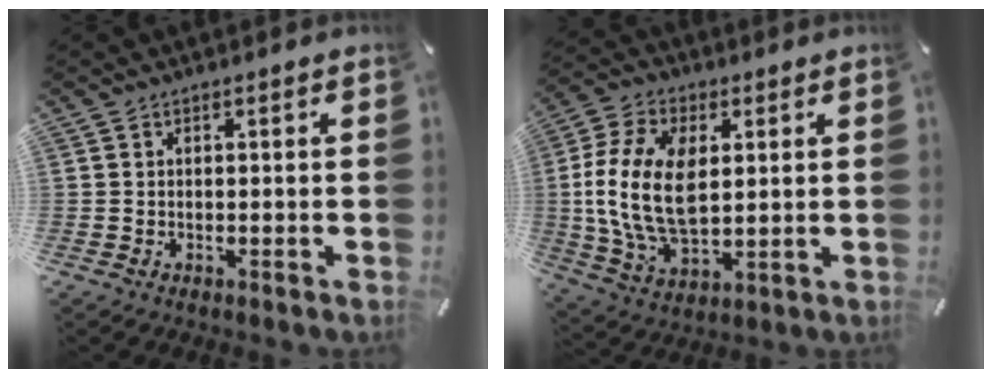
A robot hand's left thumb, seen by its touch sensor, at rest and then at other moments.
{"total": 16.2, "force": [1.7, 10.4, 12.3], "torque": [-0.279, 0.000, 0.030]}